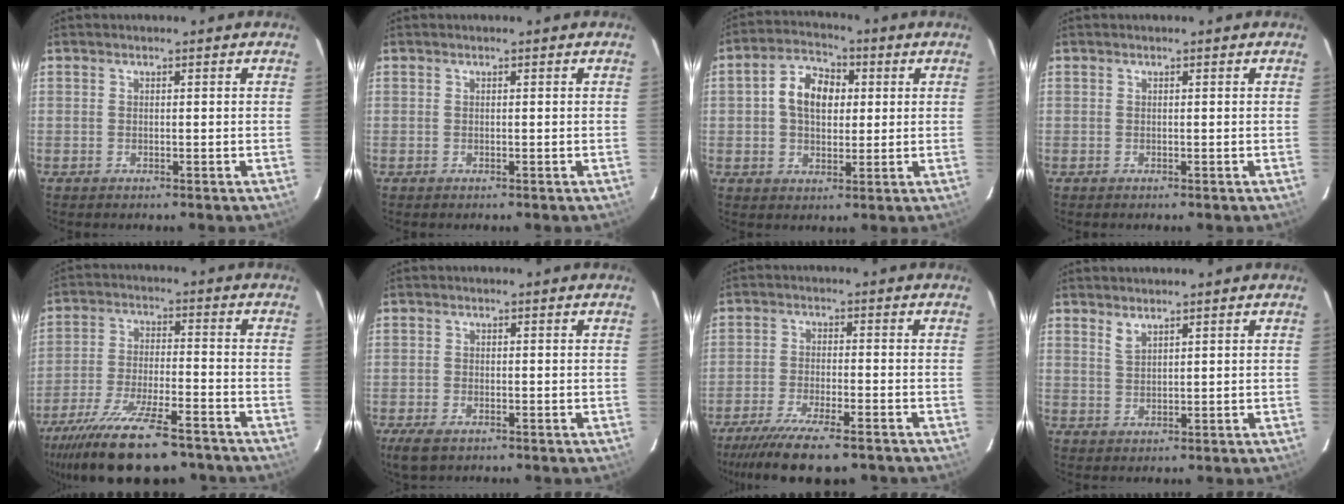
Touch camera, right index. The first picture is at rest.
{"total": 0.0}
{"total": 8.6, "force": [1.3, 5.9, 6.1], "torque": [-0.114, 0.026, 0.022]}
{"total": 0.0}
{"total": 21.0, "force": [-16.5, 5.4, 11.7], "torque": [-0.233, -0.045, -0.263]}
{"total": 4.2, "force": [-2.8, 1.8, 2.5], "torque": [-0.064, -0.014, -0.053]}
{"total": 13.6, "force": [-10.7, 2.7, 7.8], "torque": [-0.173, -0.041, -0.180]}
{"total": 1.9, "force": [1.6, 0.4, 0.9], "torque": [-0.017, 0.000, 0.030]}